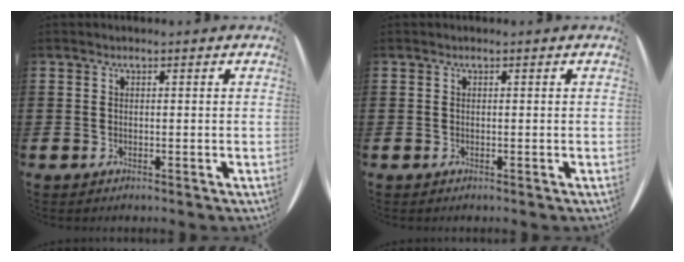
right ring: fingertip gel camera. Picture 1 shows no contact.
{"total": 0.0}